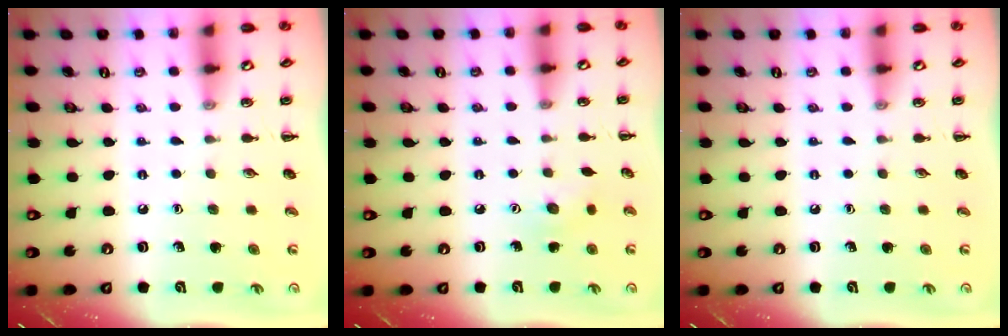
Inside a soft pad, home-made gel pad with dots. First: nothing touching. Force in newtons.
{"total": 3.8, "press": 3.7, "slide": 1.1}
{"total": 0.0}